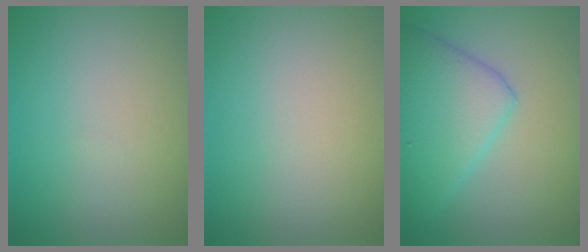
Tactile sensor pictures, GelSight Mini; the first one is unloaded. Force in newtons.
{"total": 0.0}
{"total": 4.1, "press": 4.1, "slide": 0.2}